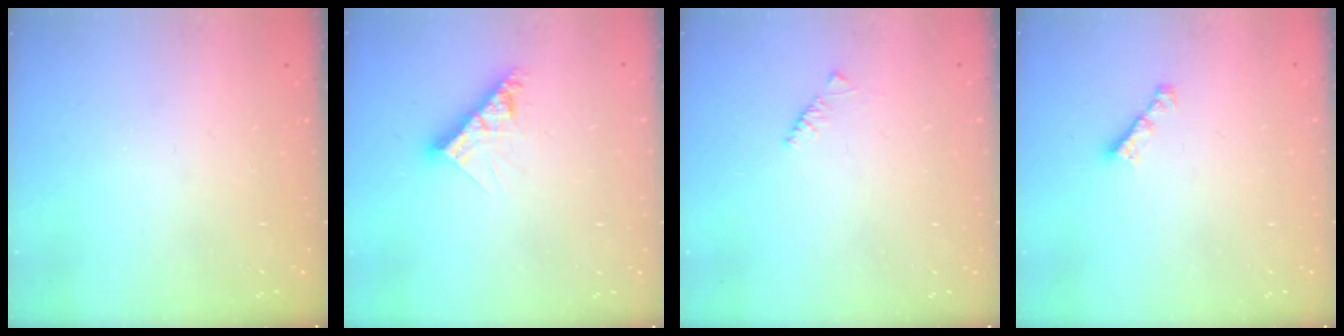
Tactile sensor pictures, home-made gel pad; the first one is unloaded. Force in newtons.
{"total": 9.3, "press": 9.3, "slide": 0.7}
{"total": 1.8, "press": 1.7, "slide": 0.6}
{"total": 1.8, "press": 1.7, "slide": 0.7}